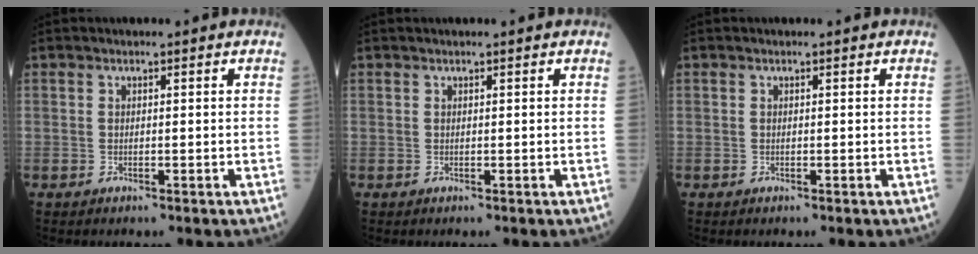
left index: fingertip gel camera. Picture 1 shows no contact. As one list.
[{"total": 1.4, "force": [1.3, 0.1, 0.7], "torque": [0.000, 0.019, 0.019]}, {"total": 0.0}]